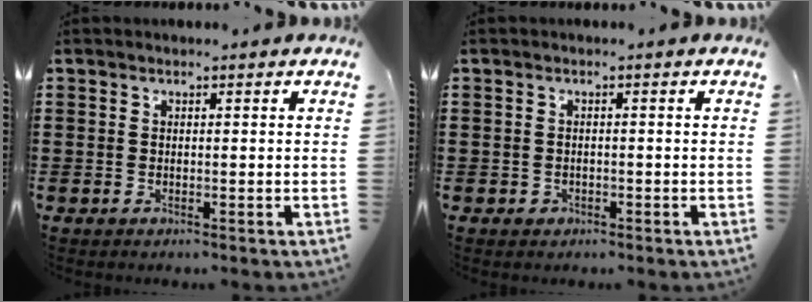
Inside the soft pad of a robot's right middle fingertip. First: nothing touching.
{"total": 0.8, "force": [-0.4, 0.6, 0.2], "torque": [-0.007, 0.000, -0.008]}